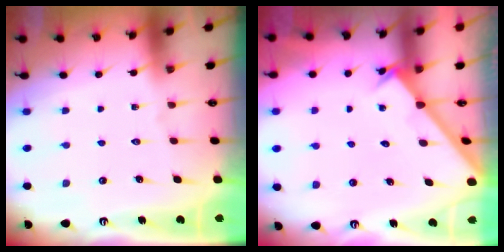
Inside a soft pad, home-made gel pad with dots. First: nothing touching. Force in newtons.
{"total": 3.5, "press": 3.4, "slide": 0.5}